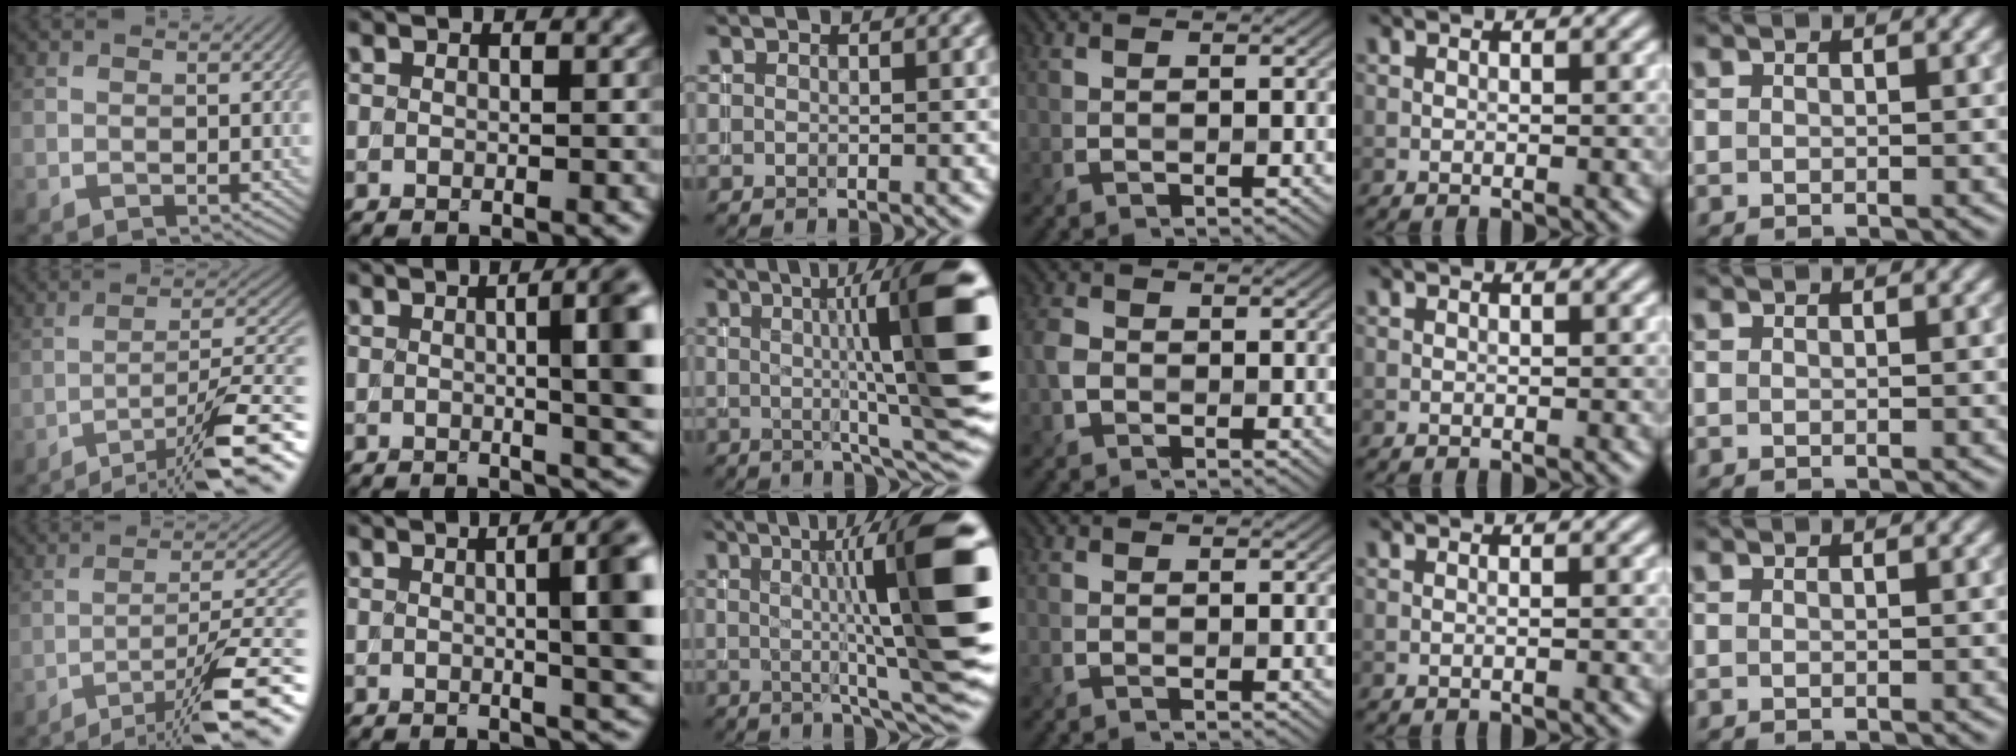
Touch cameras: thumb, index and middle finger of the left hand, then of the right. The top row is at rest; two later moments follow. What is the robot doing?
{"motion": "insert", "object": "backpack"}